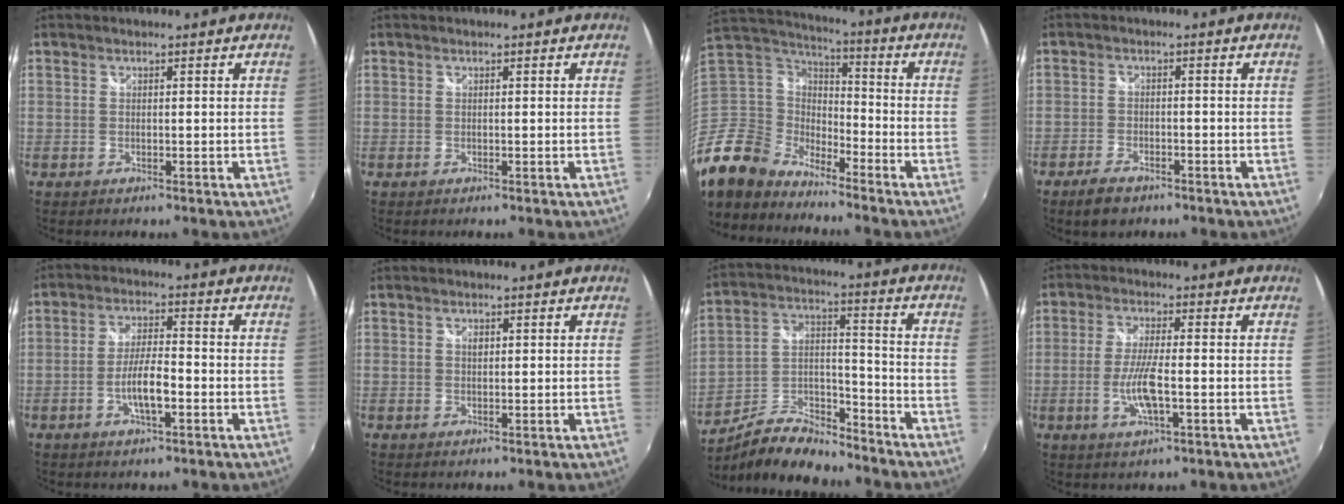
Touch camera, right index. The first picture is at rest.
{"total": 0.0}
{"total": 13.3, "force": [-11.0, 7.1, 2.2], "torque": [-0.084, 0.027, -0.231]}
{"total": 5.1, "force": [-3.8, 2.5, 2.3], "torque": [-0.063, 0.000, -0.064]}
{"total": 6.2, "force": [-2.4, 1.5, 5.6], "torque": [-0.108, 0.000, -0.041]}
{"total": 0.9, "force": [0.3, 0.6, 0.6], "torque": [-0.009, 0.002, 0.003]}
{"total": 13.5, "force": [-10.7, 4.9, 6.6], "torque": [-0.136, 0.015, -0.188]}
{"total": 7.1, "force": [-1.9, 1.4, 6.7], "torque": [-0.137, -0.008, -0.037]}